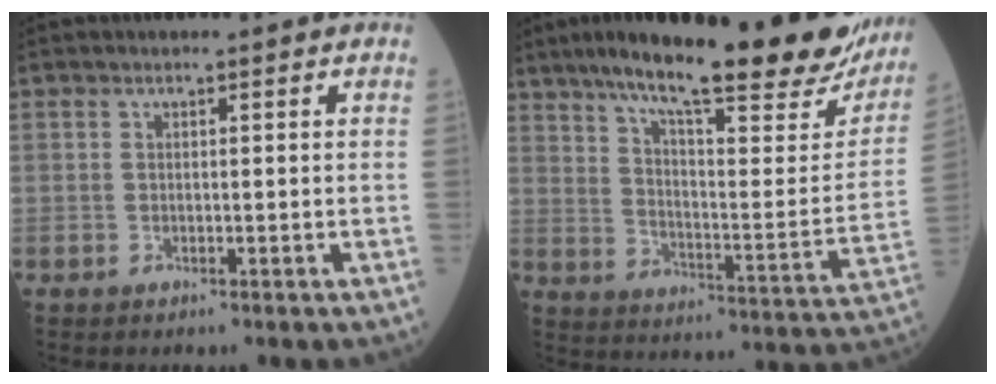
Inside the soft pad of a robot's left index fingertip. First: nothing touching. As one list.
[{"total": 30.0, "force": [23.4, 5.1, 18.0], "torque": [-0.268, -0.024, 0.312]}]